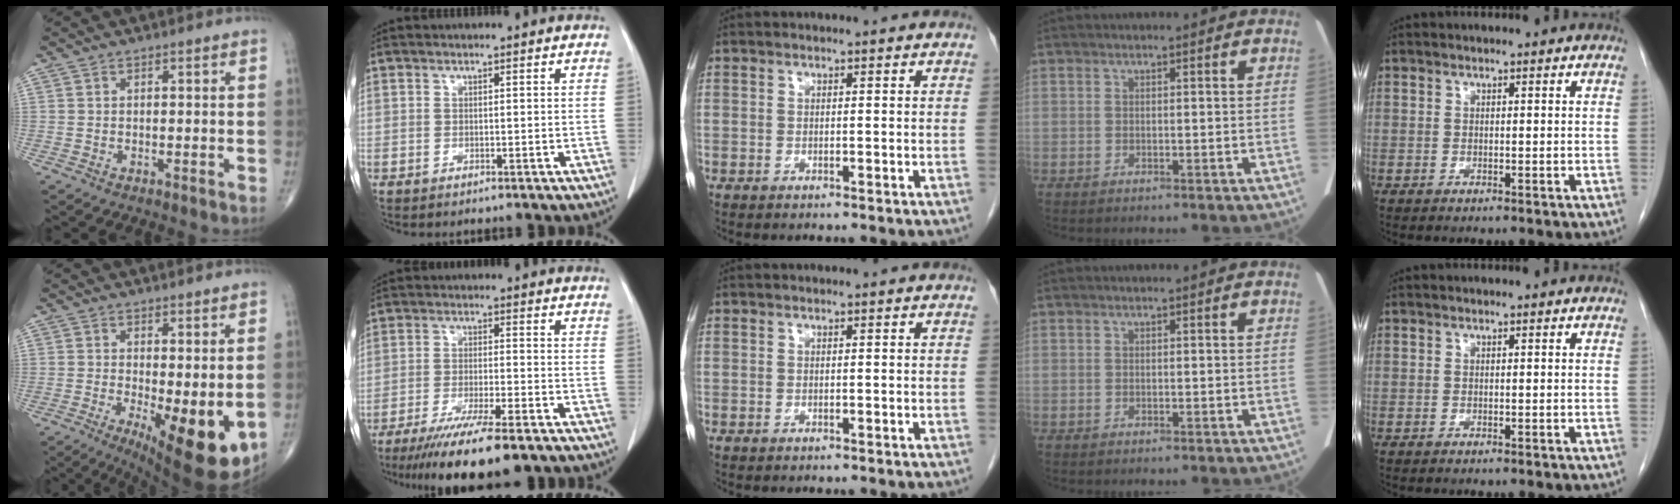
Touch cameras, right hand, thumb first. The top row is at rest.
{"thumb": {"total": 12.7, "force": [-2.6, 4.3, 11.6], "torque": [-0.166, -0.028, -0.024]}, "index": {"total": 14.2, "force": [-11.1, 1.4, 8.8], "torque": [-0.133, -0.034, -0.174]}}